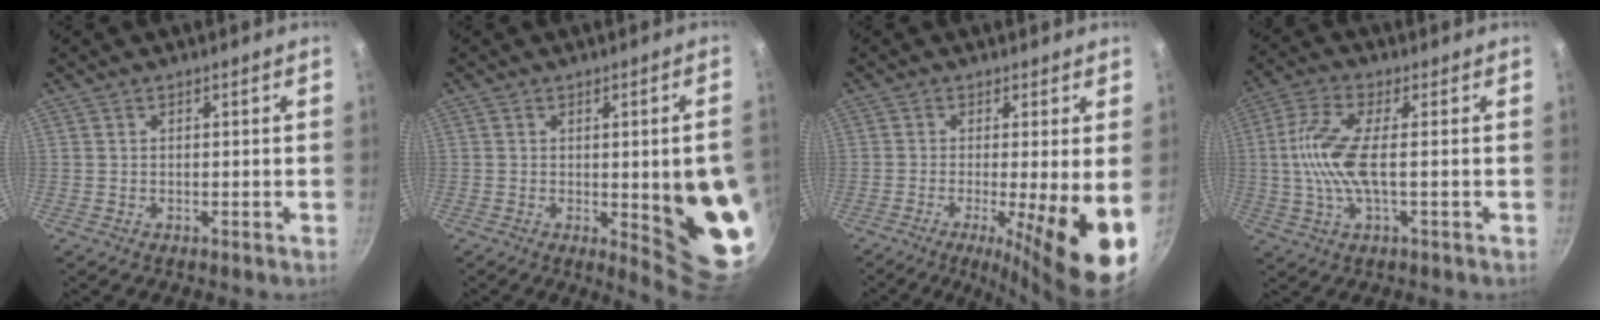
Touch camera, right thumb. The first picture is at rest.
{"total": 14.3, "force": [-1.5, 3.7, 13.7], "torque": [-0.139, -0.005, -0.010]}
{"total": 12.7, "force": [-3.0, 1.8, 12.2], "torque": [-0.184, -0.014, -0.042]}
{"total": 9.8, "force": [-0.3, 2.9, 9.4], "torque": [-0.208, 0.010, -0.013]}